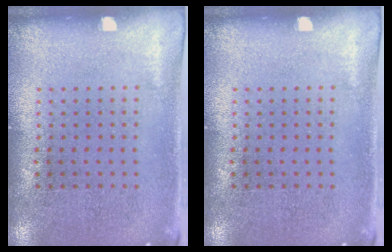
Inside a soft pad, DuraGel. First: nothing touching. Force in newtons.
{"total": 0.0}